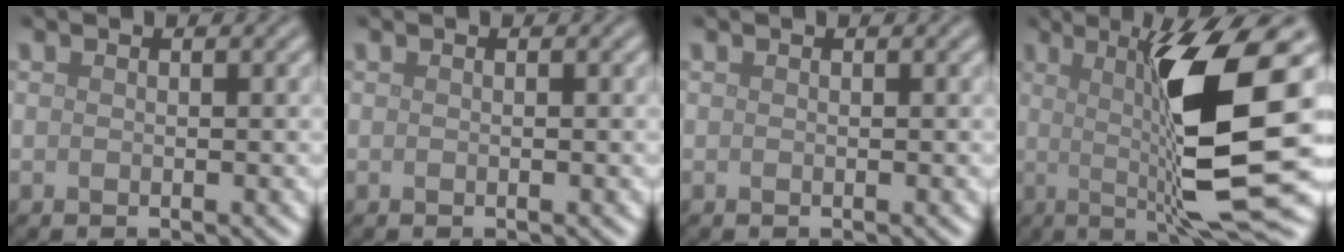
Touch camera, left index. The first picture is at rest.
{"total": 0.0}
{"total": 0.0}
{"total": 11.8, "force": [0.7, 2.0, 11.7], "torque": [-0.170, -0.004, 0.015]}